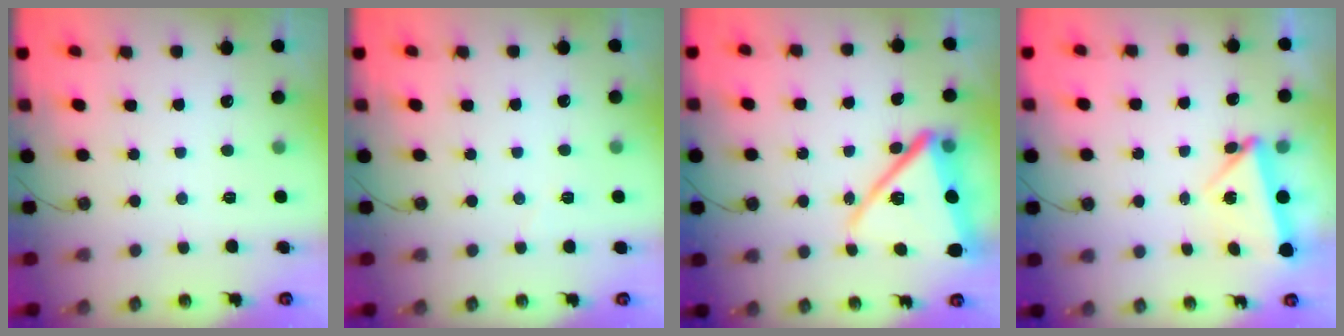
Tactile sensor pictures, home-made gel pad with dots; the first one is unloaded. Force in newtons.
{"total": 2.6, "press": 2.5, "slide": 0.8}
{"total": 16.9, "press": 16.8, "slide": 2.0}
{"total": 6.4, "press": 6.3, "slide": 1.3}